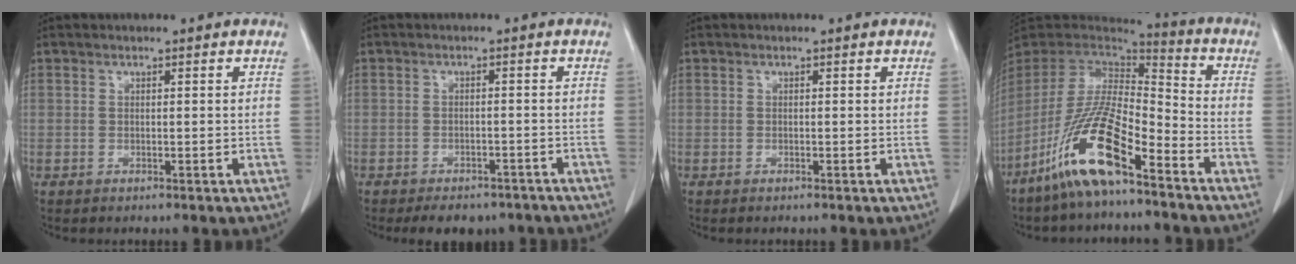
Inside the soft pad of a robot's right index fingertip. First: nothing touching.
{"total": 7.5, "force": [-6.1, 3.6, 2.3], "torque": [-0.019, 0.003, -0.073]}
{"total": 0.0}
{"total": 15.7, "force": [-9.6, 2.5, 12.2], "torque": [-0.247, -0.019, -0.181]}